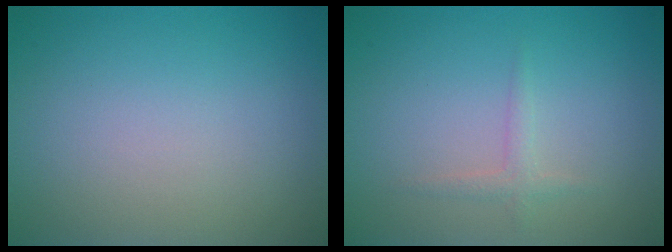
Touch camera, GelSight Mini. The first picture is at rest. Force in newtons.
{"total": 1.1, "press": 1.1, "slide": 0.0}